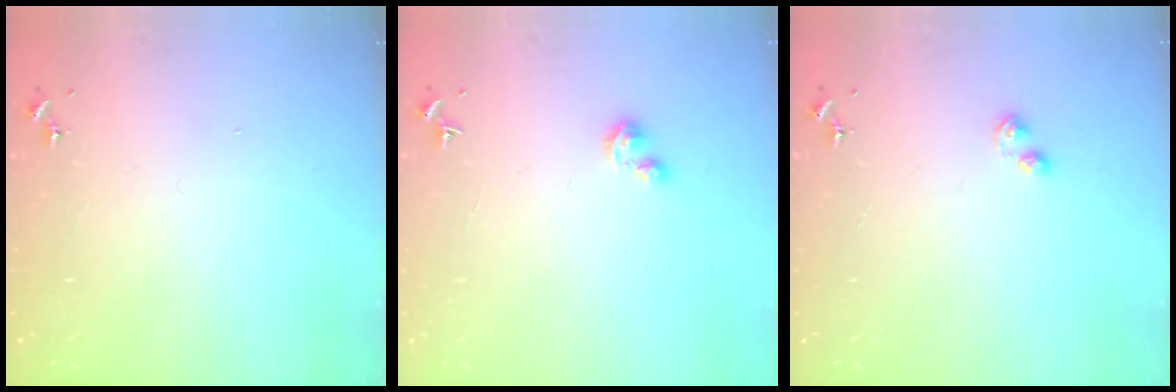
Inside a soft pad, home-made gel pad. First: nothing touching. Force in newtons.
{"total": 2.2, "press": 2.2, "slide": 0.2}
{"total": 2.9, "press": 2.9, "slide": 0.4}